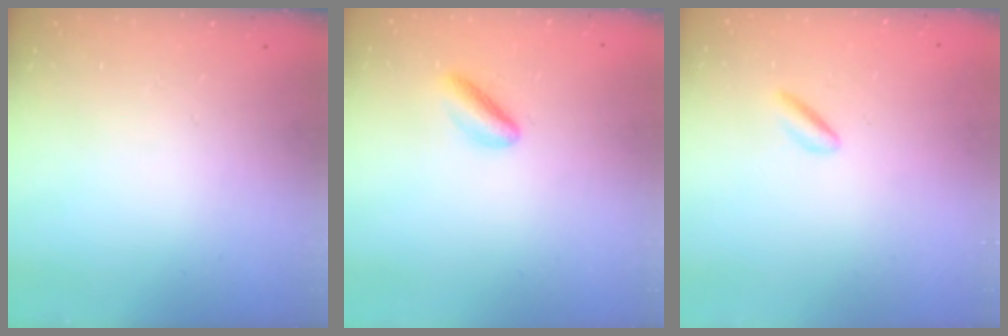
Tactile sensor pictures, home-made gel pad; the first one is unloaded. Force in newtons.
{"total": 4.1, "press": 4.1, "slide": 0.3}
{"total": 1.0, "press": 0.7, "slide": 0.7}